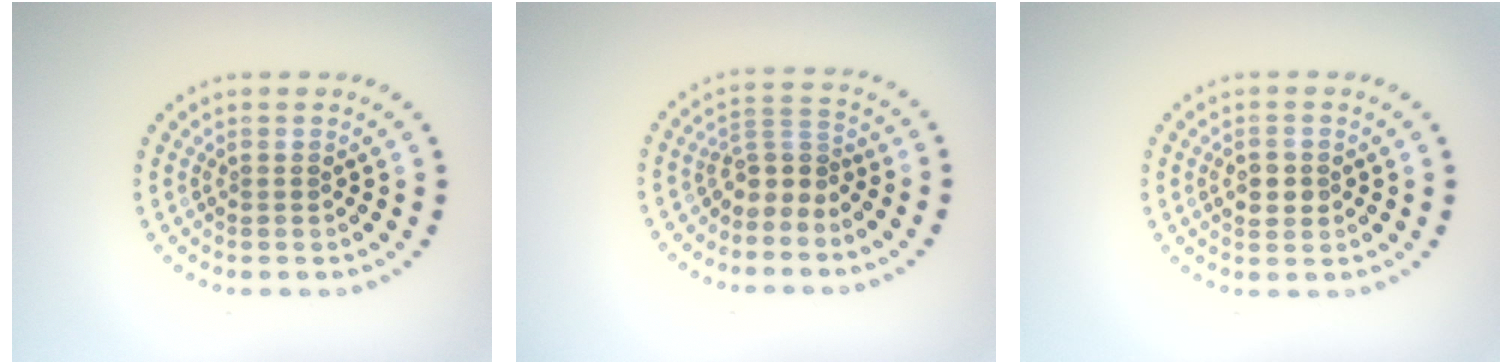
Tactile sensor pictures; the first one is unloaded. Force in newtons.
{"total": 2.6, "press": 1.8, "slide": 1.9}
{"total": 2.4, "press": 2.4, "slide": 0.1}